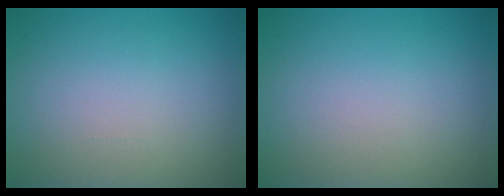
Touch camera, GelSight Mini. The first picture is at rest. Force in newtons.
{"total": 0.0}